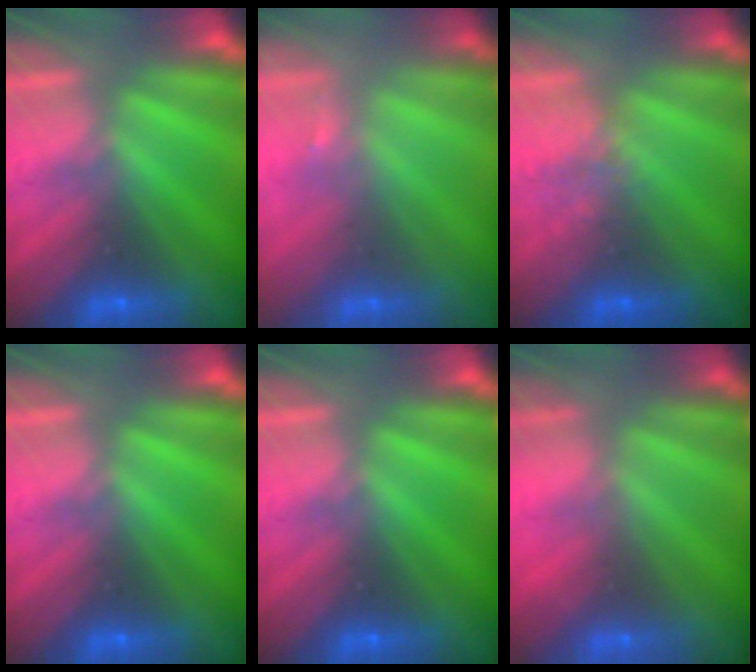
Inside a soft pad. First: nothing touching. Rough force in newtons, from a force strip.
{"total": 1.6}
{"total": 2.3}
{"total": 0.0}
{"total": 0.0}
{"total": 2.5}